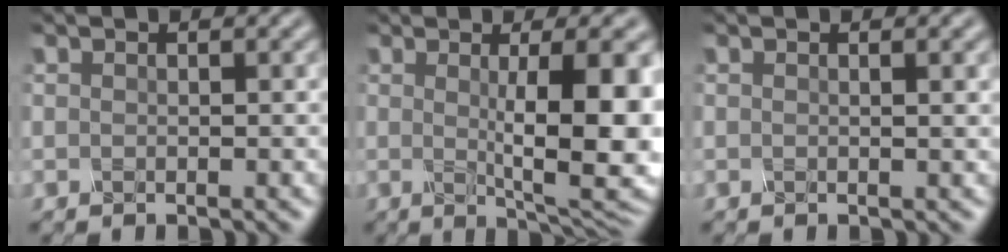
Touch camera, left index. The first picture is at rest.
{"total": 9.4, "force": [0.3, 2.3, 9.1], "torque": [-0.120, -0.007, 0.008]}
{"total": 1.5, "force": [0.4, 0.5, 1.4], "torque": [-0.014, 0.002, -0.002]}